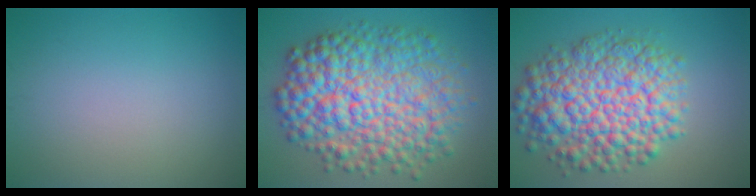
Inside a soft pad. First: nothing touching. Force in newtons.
{"total": 11.5, "press": 11.5, "slide": 0.1}
{"total": 10.5, "press": 10.5, "slide": 0.3}